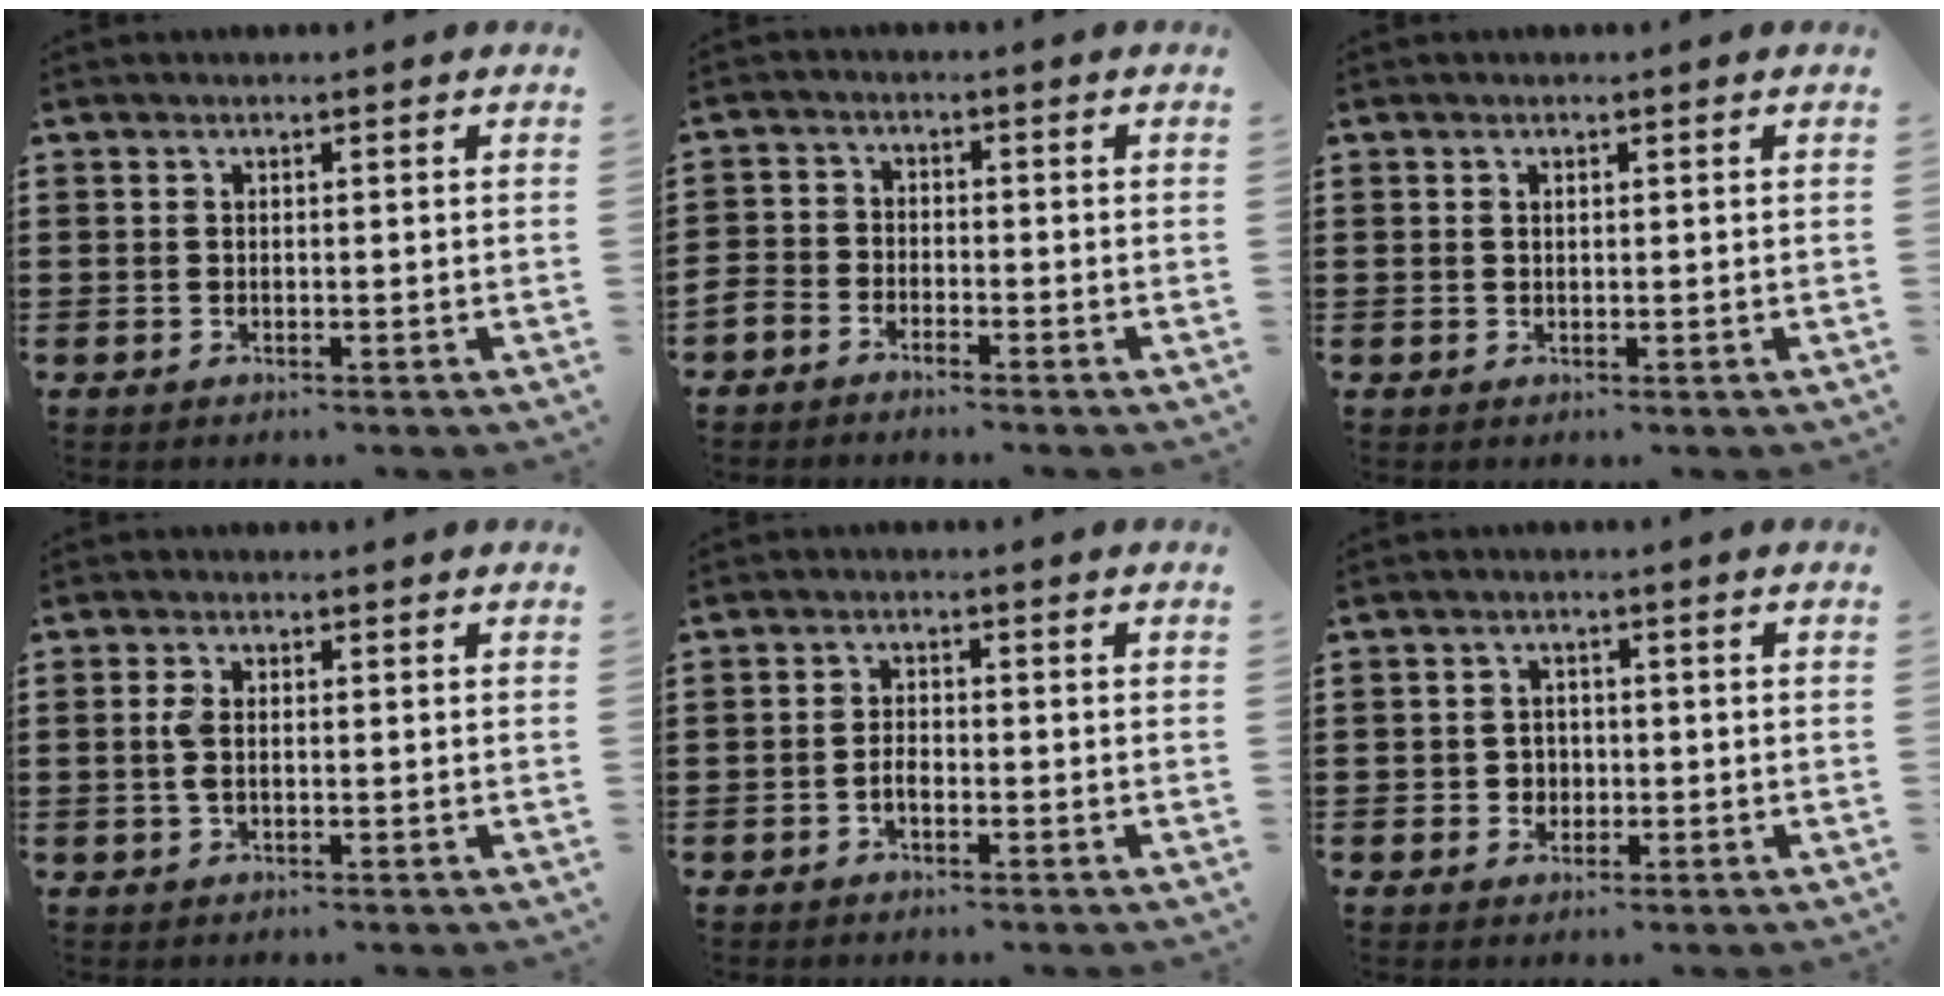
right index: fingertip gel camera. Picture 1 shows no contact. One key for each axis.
{"total": 2.9, "fx": -2.8, "fy": 0.7, "fz": 0.0, "tx": -0.021, "ty": -0.002, "tz": -0.063}
{"total": 0.6, "fx": 0.2, "fy": 0.3, "fz": 0.4, "tx": -0.011, "ty": -0.001, "tz": 0.005}
{"total": 2.6, "fx": 0.0, "fy": 1.1, "fz": 2.3, "tx": -0.061, "ty": -0.003, "tz": -0.006}
{"total": 2.0, "fx": -1.0, "fy": 0.9, "fz": 1.4, "tx": -0.028, "ty": 0.002, "tz": -0.019}
{"total": 2.3, "fx": -0.6, "fy": 2.2, "fz": 0.4, "tx": -0.016, "ty": 0.005, "tz": -0.016}